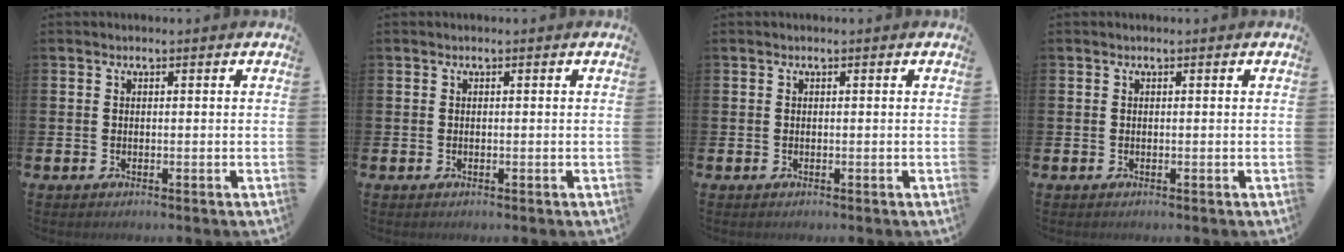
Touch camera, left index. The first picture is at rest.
{"total": 0.0}
{"total": 0.0}
{"total": 0.0}